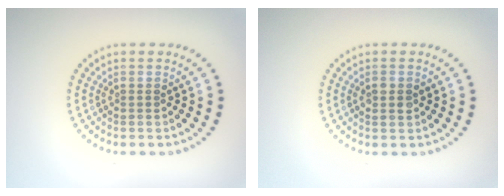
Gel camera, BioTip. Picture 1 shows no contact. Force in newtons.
{"total": 1.2, "press": 1.2, "slide": 0.1}